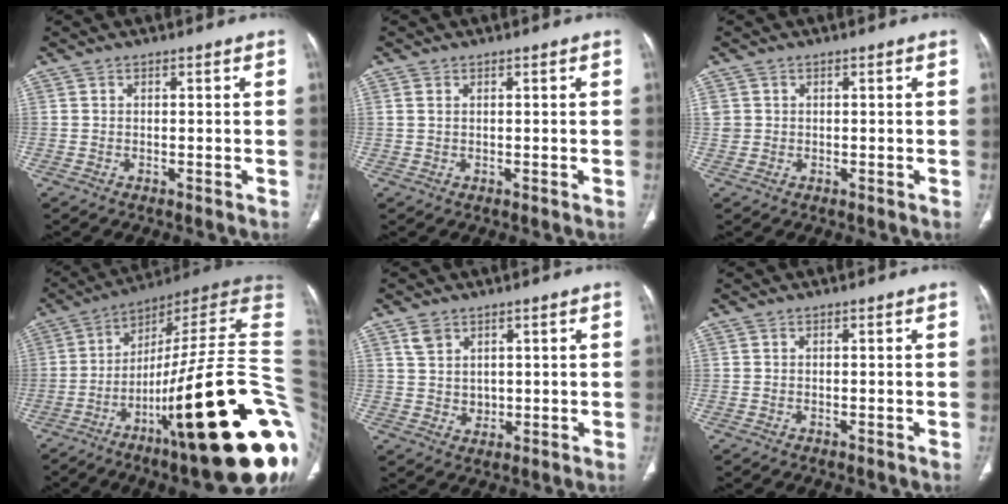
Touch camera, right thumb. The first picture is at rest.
{"total": 0.9, "force": [0.4, 0.5, 0.5], "torque": [-0.015, 0.003, 0.010]}
{"total": 1.8, "force": [0.4, 1.7, 0.5], "torque": [-0.003, 0.004, 0.010]}
{"total": 34.8, "force": [-8.7, 6.6, 33.1], "torque": [-0.388, 0.050, -0.138]}
{"total": 4.2, "force": [2.3, 3.1, 1.7], "torque": [-0.021, -0.015, 0.055]}
{"total": 0.0}